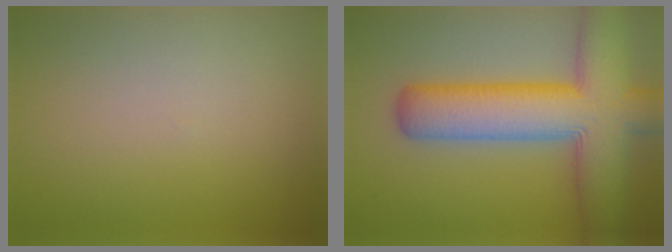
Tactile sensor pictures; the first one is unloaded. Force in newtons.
{"total": 11.5, "press": 11.5, "slide": 0.5}